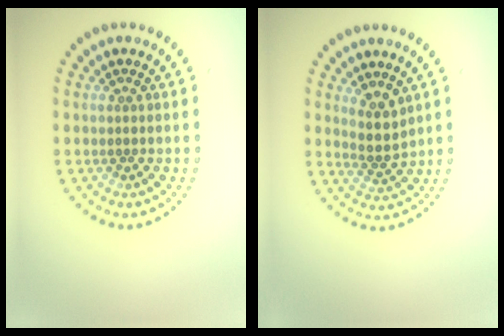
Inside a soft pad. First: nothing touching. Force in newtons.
{"total": 2.4, "press": 1.8, "slide": 1.7}